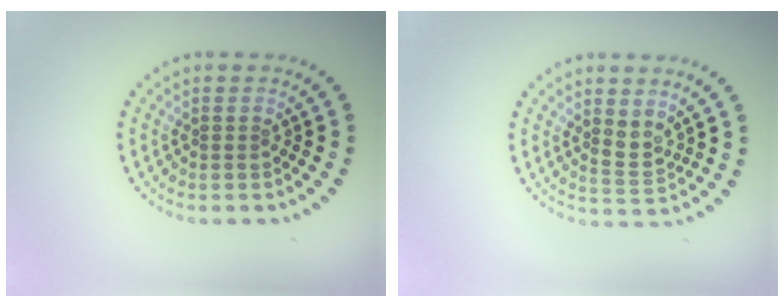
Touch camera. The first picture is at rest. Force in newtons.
{"total": 2.0, "press": 1.5, "slide": 1.3}